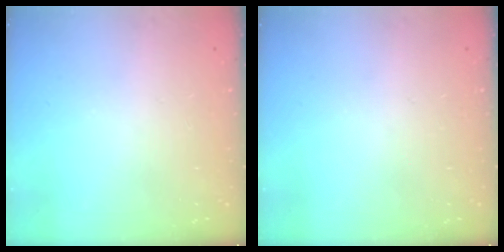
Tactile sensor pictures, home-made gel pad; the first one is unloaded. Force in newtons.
{"total": 0.0}